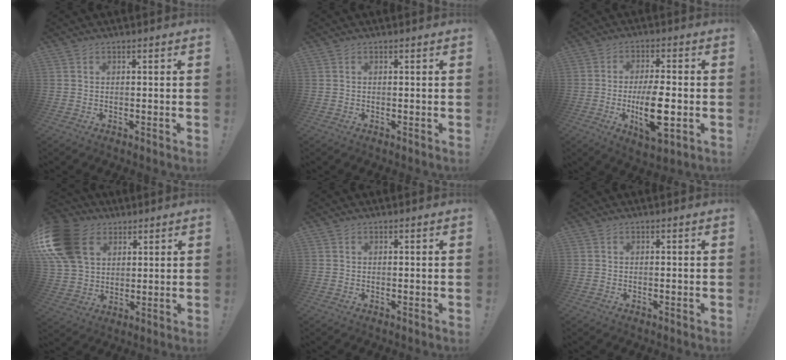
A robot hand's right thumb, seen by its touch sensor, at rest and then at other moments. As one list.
[{"total": 0.0}, {"total": 12.7, "force": [-3.0, 5.0, 11.3], "torque": [-0.202, 0.004, -0.052]}, {"total": 18.5, "force": [7.0, 13.8, 10.1], "torque": [-0.196, -0.019, 0.136]}, {"total": 0.0}, {"total": 0.0}]